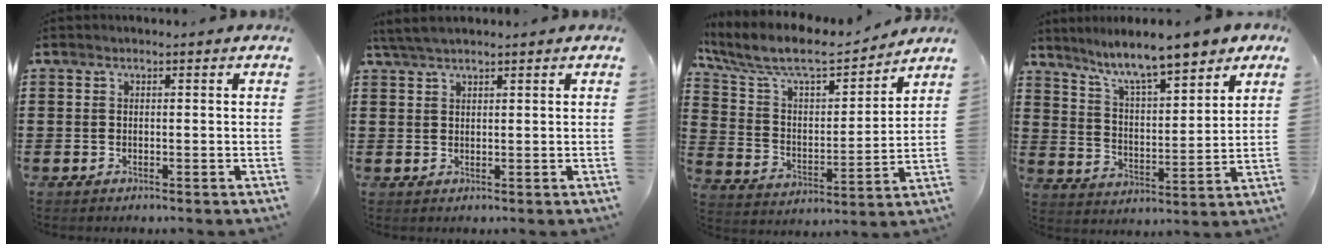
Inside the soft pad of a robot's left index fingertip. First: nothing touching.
{"total": 2.6, "force": [2.1, 0.5, 1.5], "torque": [-0.033, 0.005, 0.041]}
{"total": 8.9, "force": [7.7, 2.0, 3.9], "torque": [-0.111, -0.049, 0.129]}
{"total": 8.6, "force": [7.3, 0.9, 4.5], "torque": [-0.107, -0.038, 0.120]}